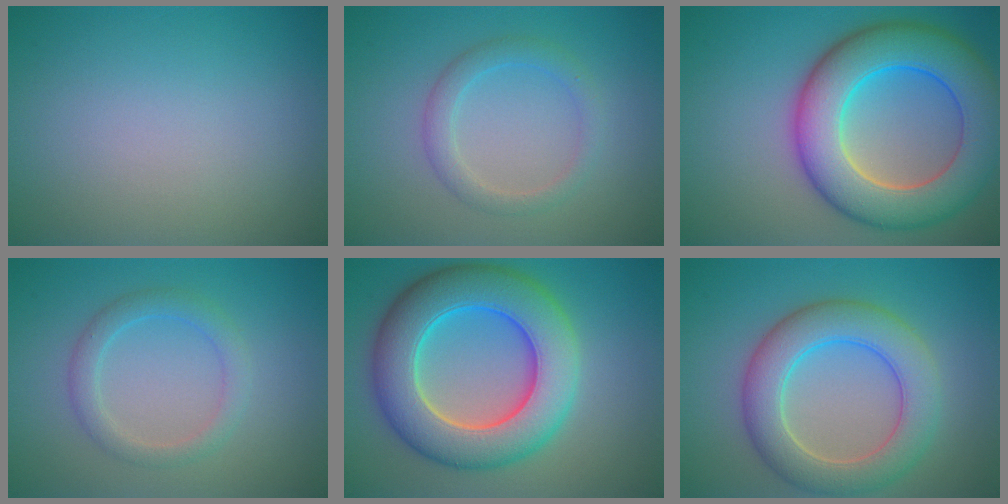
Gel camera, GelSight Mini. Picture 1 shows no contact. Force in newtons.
{"total": 2.3, "press": 2.3, "slide": 0.1}
{"total": 10.8, "press": 10.8, "slide": 0.5}
{"total": 2.4, "press": 2.4, "slide": 0.1}
{"total": 10.5, "press": 10.5, "slide": 0.4}
{"total": 6.6, "press": 6.6, "slide": 0.3}